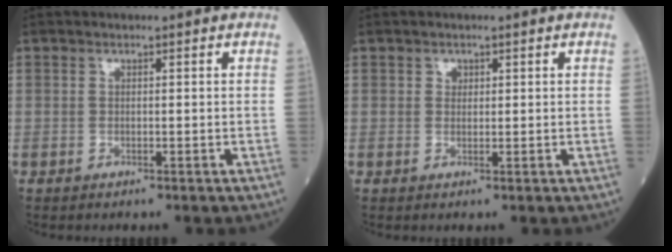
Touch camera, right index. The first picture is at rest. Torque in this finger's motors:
{"motor_torque": [-0.14, 0.05, 0.00, 0.01]}